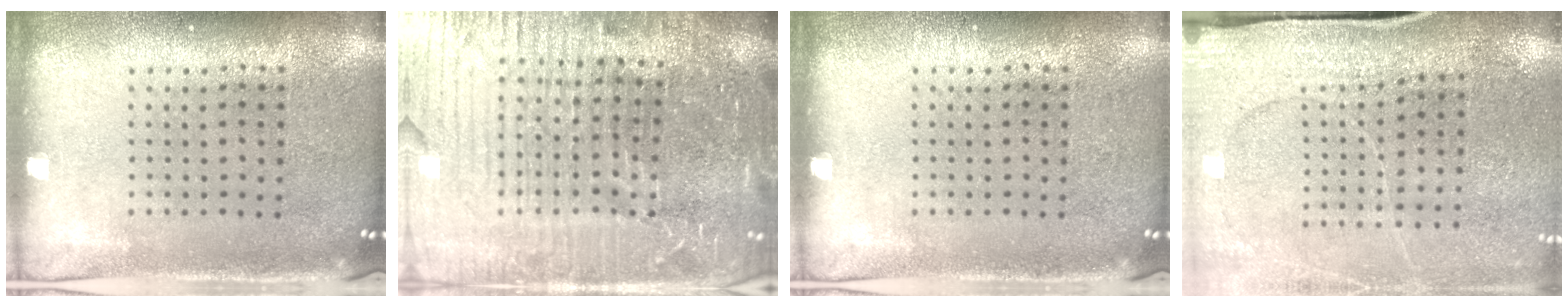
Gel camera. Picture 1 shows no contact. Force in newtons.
{"total": 6.8, "press": 5.9, "slide": 3.3}
{"total": 0.0}
{"total": 2.9, "press": 2.9, "slide": 0.4}